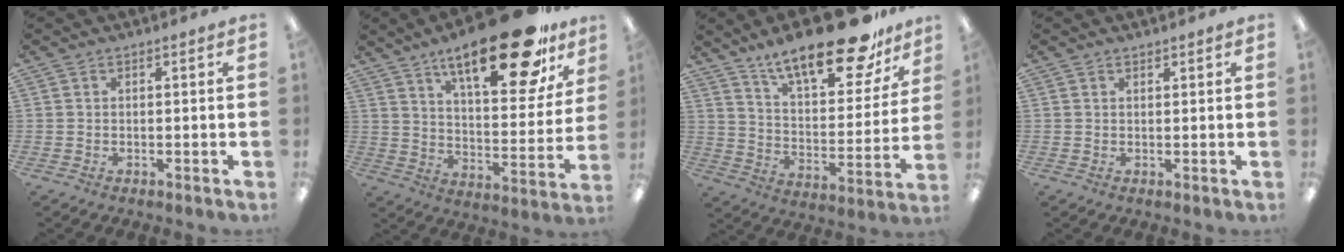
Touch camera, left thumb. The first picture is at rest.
{"total": 24.6, "force": [16.5, 8.2, 16.3], "torque": [-0.239, -0.098, 0.265]}
{"total": 22.8, "force": [16.9, 7.3, 13.5], "torque": [-0.209, -0.108, 0.284]}
{"total": 0.9, "force": [0.8, 0.3, 0.1], "torque": [-0.003, 0.000, 0.015]}